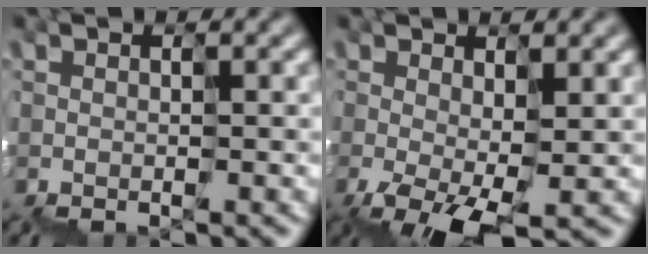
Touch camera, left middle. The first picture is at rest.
{"total": 3.4, "force": [-1.4, 1.3, 2.9], "torque": [-0.081, -0.007, -0.022]}